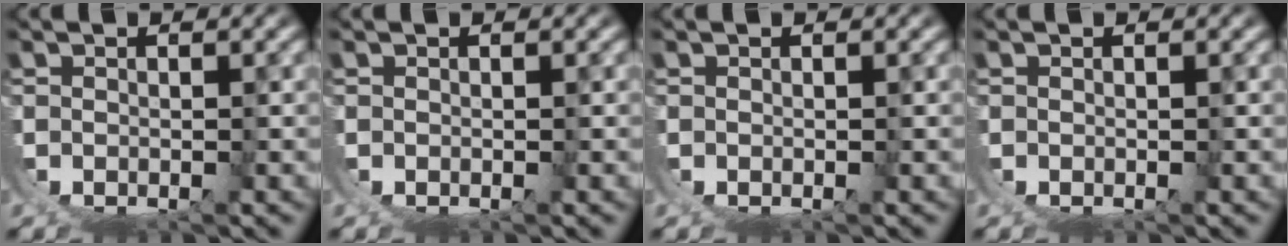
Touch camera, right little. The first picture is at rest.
{"total": 0.0}
{"total": 0.0}
{"total": 0.0}